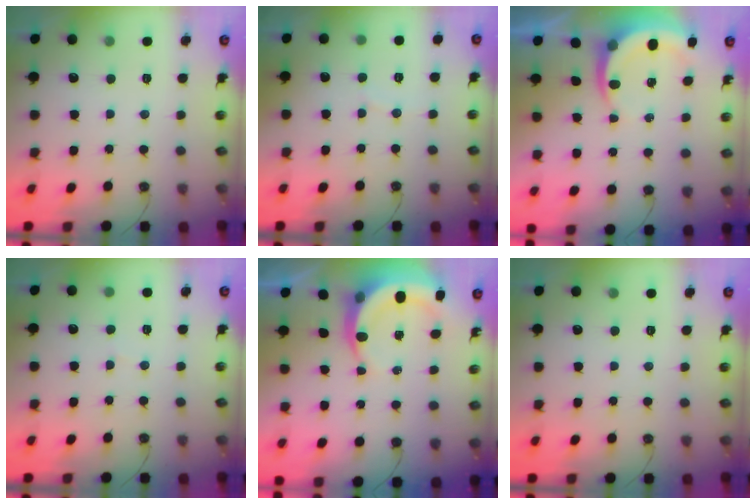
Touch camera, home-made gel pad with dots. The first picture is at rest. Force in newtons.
{"total": 2.8, "press": 2.8, "slide": 0.4}
{"total": 4.6, "press": 4.6, "slide": 0.2}
{"total": 2.6, "press": 2.6, "slide": 0.2}
{"total": 7.8, "press": 7.7, "slide": 1.2}
{"total": 0.0}